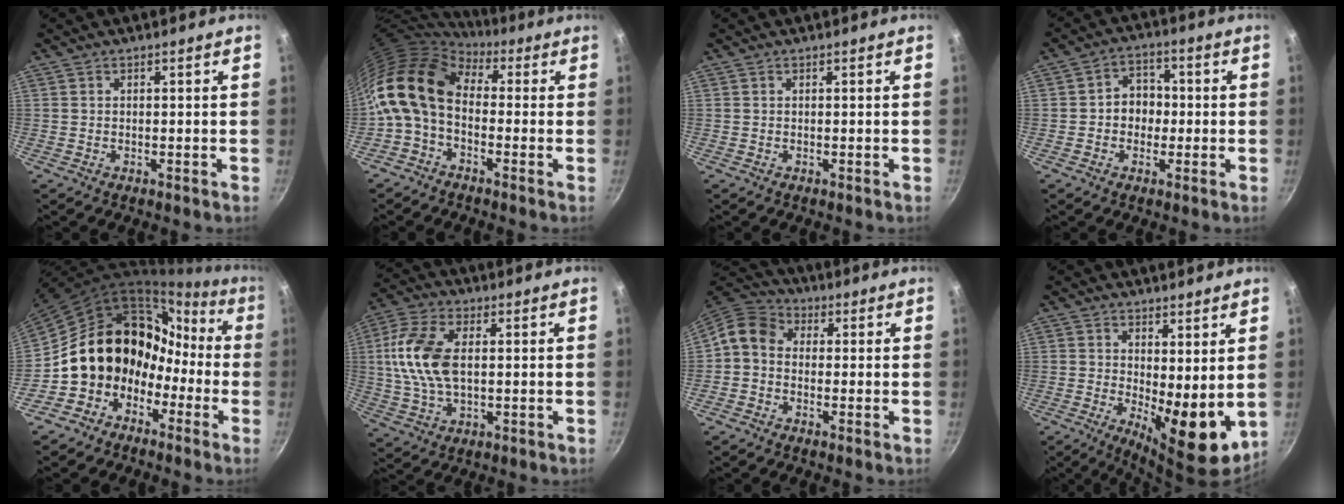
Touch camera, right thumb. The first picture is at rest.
{"total": 13.6, "force": [-0.1, 9.3, 10.0], "torque": [-0.183, 0.028, -0.026]}
{"total": 0.0}
{"total": 6.2, "force": [-0.6, 5.2, 3.2], "torque": [-0.003, 0.016, -0.015]}
{"total": 16.0, "force": [-3.8, 13.6, 7.6], "torque": [-0.084, 0.072, -0.069]}
{"total": 12.8, "force": [1.4, 7.1, 10.6], "torque": [-0.211, 0.013, 0.019]}
{"total": 6.8, "force": [-0.3, 5.6, 3.9], "torque": [-0.066, 0.027, -0.029]}
{"total": 10.3, "force": [1.0, 3.9, 9.5], "torque": [-0.119, -0.030, 0.024]}